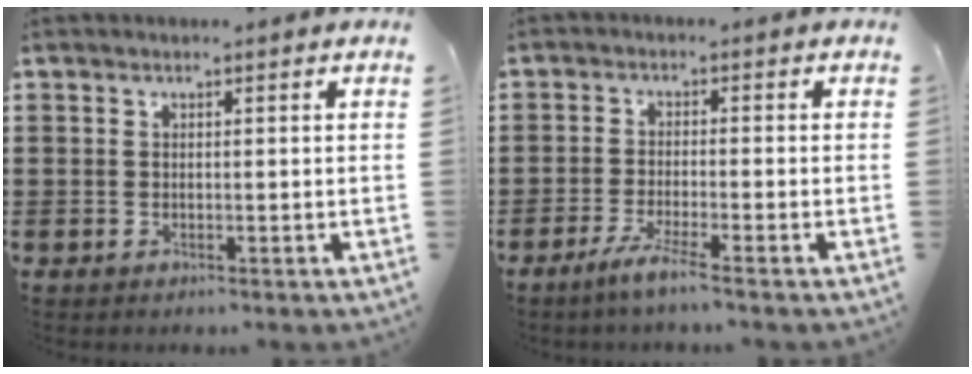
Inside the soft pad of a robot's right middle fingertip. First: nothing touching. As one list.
[{"total": 3.5, "force": [-2.4, -0.3, 2.6], "torque": [-0.055, -0.010, -0.045]}]